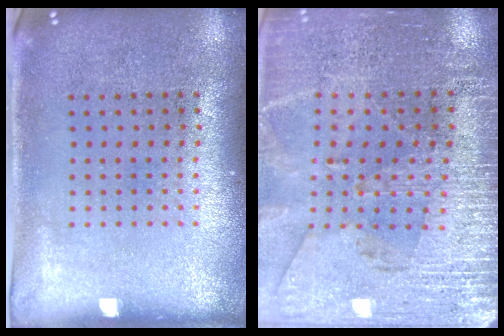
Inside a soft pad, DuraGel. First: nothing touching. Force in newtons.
{"total": 3.0, "press": 2.9, "slide": 0.6}